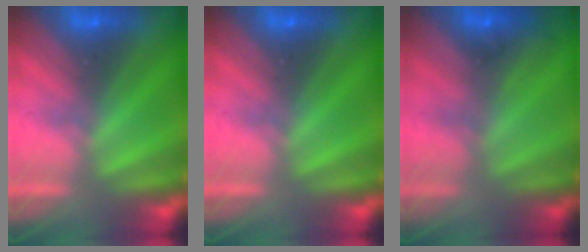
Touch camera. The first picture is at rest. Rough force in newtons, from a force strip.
{"total": 0.0}
{"total": 1.4}